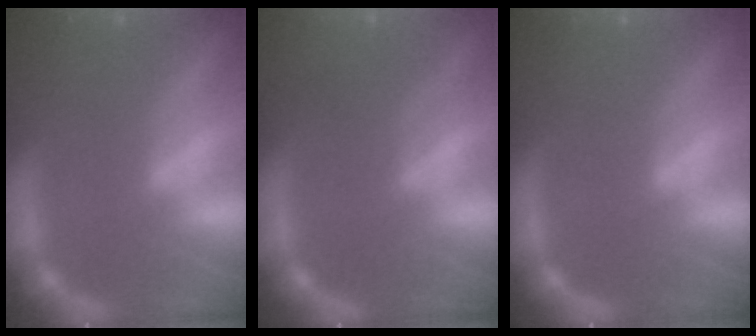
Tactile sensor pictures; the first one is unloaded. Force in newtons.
{"total": 2.0}
{"total": 0.0}